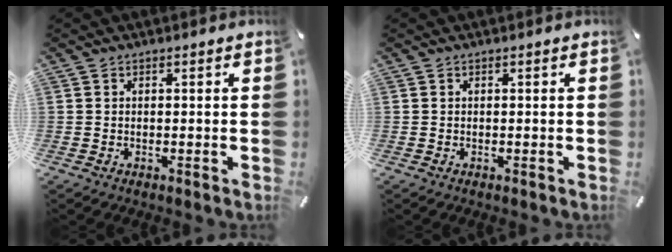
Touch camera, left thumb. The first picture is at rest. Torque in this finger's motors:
{"motor_torque": [-0.02, -0.02, 0.00, -0.01, 0.00]}